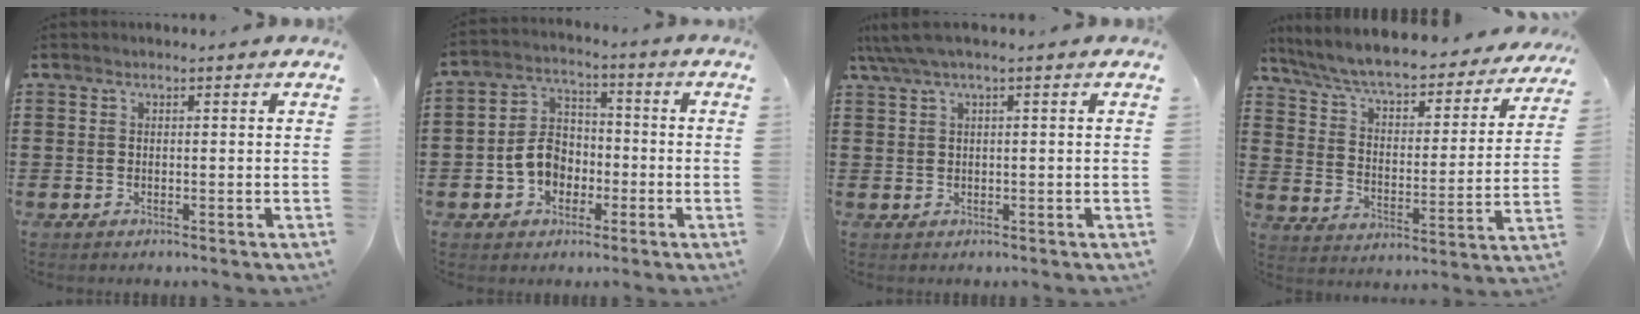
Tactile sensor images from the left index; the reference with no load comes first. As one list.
[{"total": 6.6, "force": [-2.1, 5.2, 3.4], "torque": [-0.090, 0.012, -0.047]}, {"total": 2.3, "force": [0.6, 0.2, 2.2], "torque": [-0.050, -0.003, 0.008]}, {"total": 6.7, "force": [6.1, 0.5, 2.8], "torque": [-0.082, -0.044, 0.099]}]